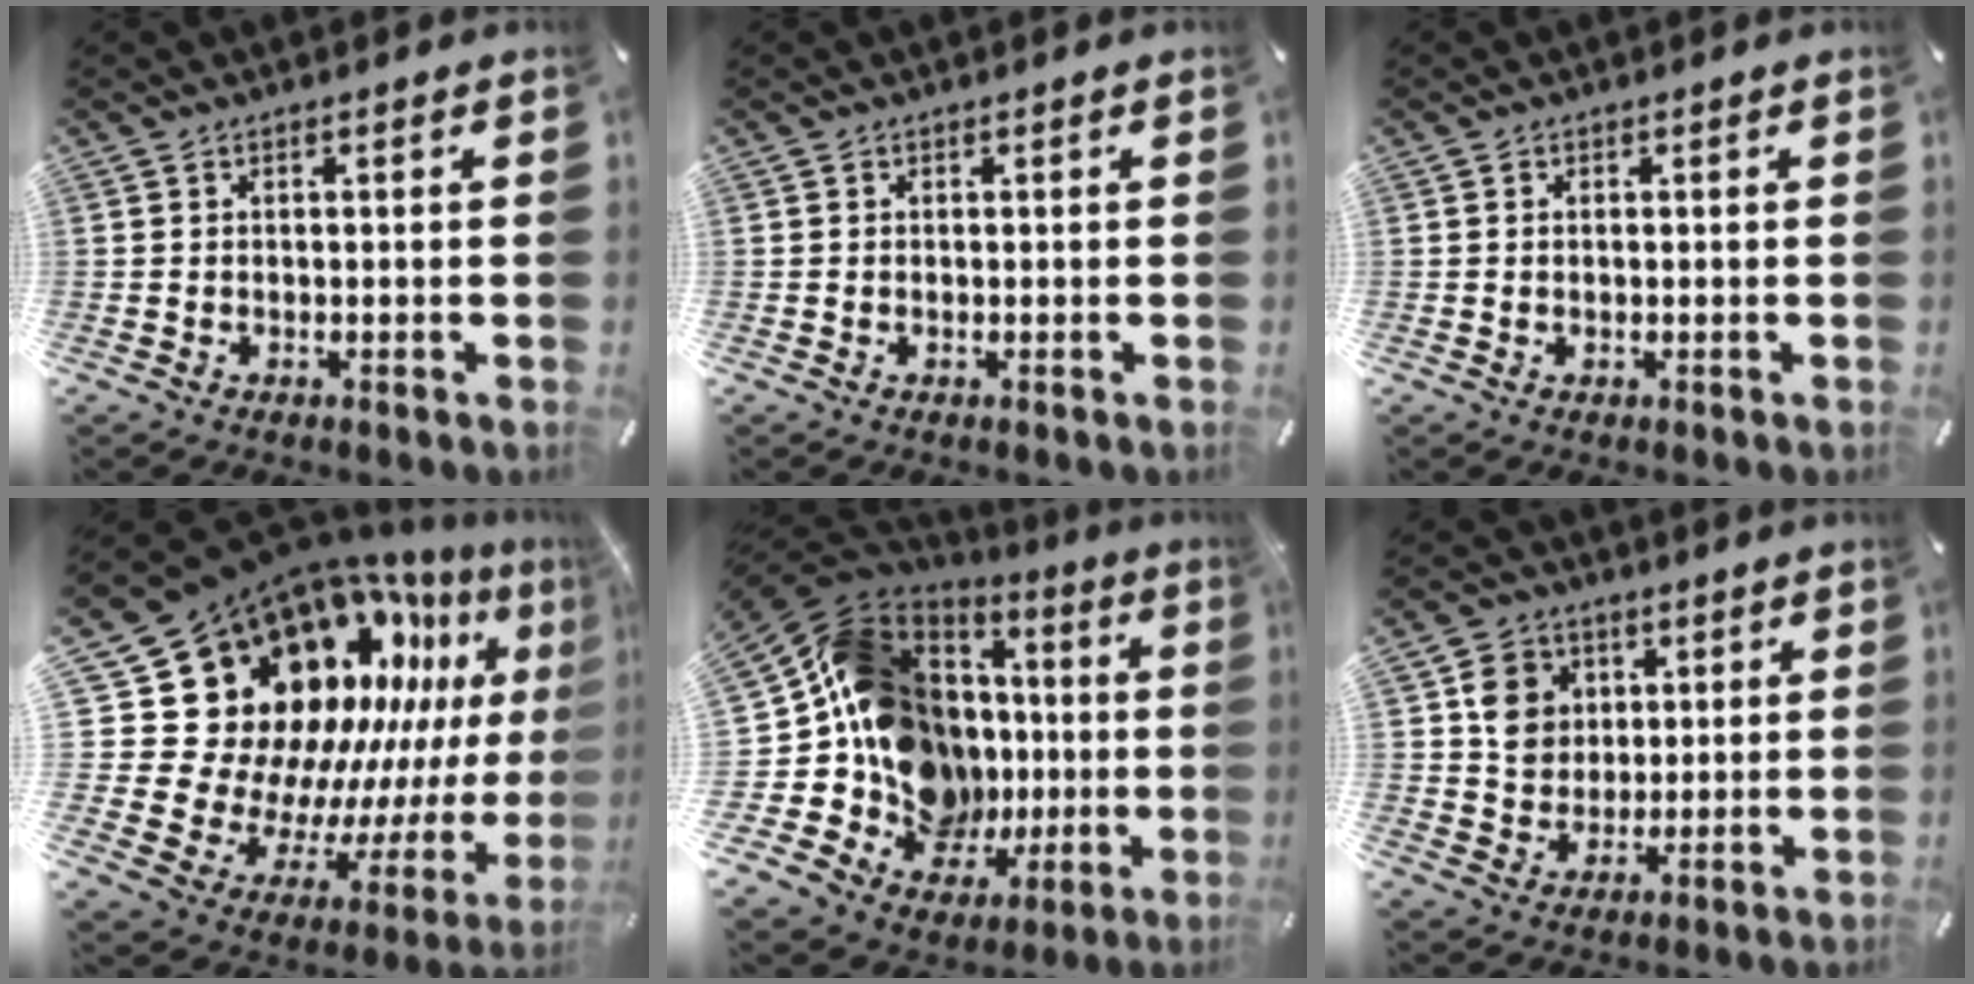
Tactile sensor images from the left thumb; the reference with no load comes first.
{"total": 0.0}
{"total": 0.6, "force": [0.1, 0.3, 0.5], "torque": [-0.010, 0.001, 0.001]}
{"total": 27.4, "force": [10.9, 20.0, 15.3], "torque": [-0.241, -0.169, 0.260]}
{"total": 17.1, "force": [-0.4, 14.2, 9.6], "torque": [-0.199, -0.043, 0.020]}
{"total": 8.8, "force": [2.6, 8.0, 2.9], "torque": [-0.038, 0.003, 0.049]}